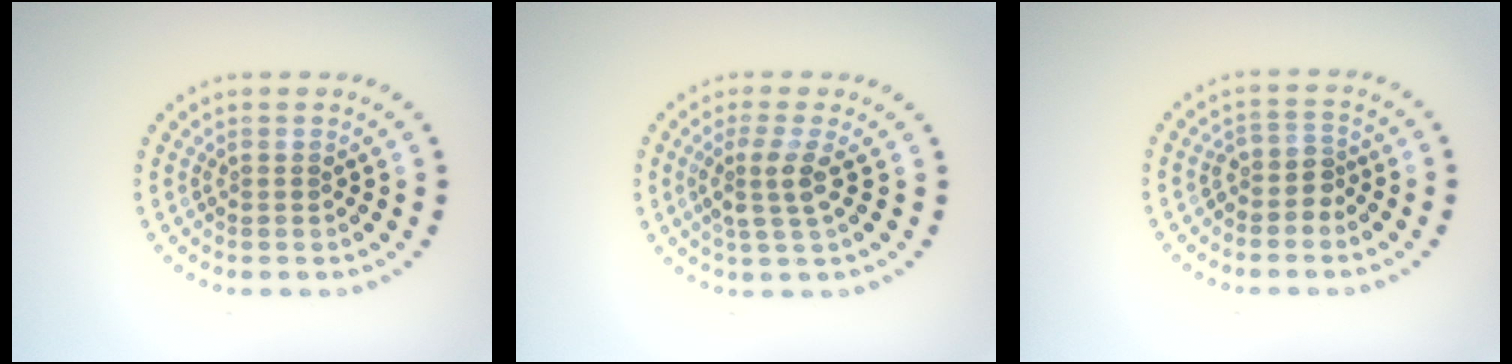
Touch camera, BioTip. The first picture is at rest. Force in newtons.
{"total": 2.7, "press": 2.2, "slide": 1.6}
{"total": 2.0, "press": 1.5, "slide": 1.2}